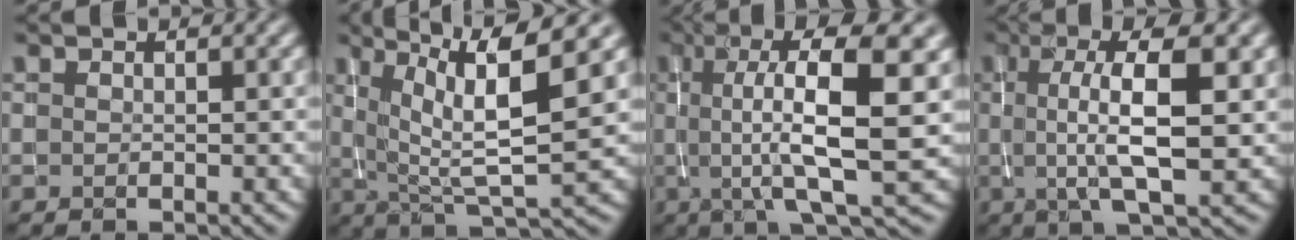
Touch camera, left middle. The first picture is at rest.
{"total": 8.7, "force": [3.0, 1.9, 7.9], "torque": [-0.129, 0.006, 0.057]}
{"total": 10.7, "force": [1.3, 2.6, 10.3], "torque": [-0.149, 0.008, 0.019]}
{"total": 7.6, "force": [0.6, 1.9, 7.3], "torque": [-0.116, 0.002, 0.010]}